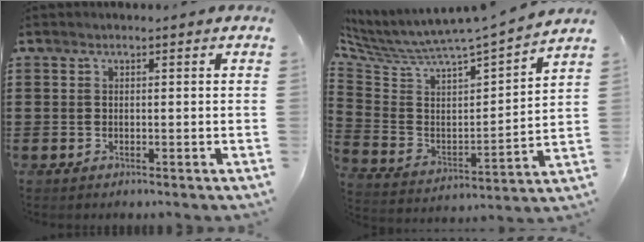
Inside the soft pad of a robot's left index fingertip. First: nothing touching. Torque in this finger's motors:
{"motor_torque": [1.26, 0.88, 0.10, 0.06]}